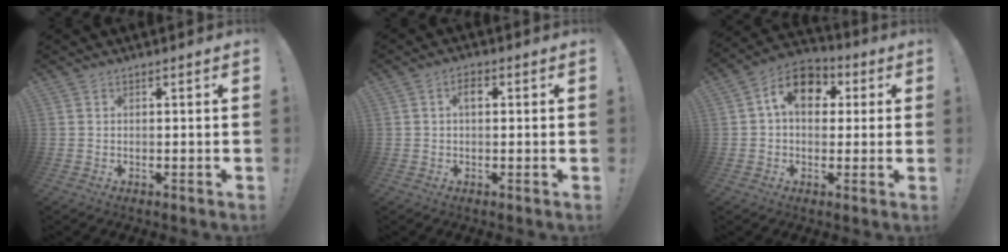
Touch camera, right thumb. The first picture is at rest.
{"total": 2.7, "force": [0.6, 1.6, 2.2], "torque": [-0.034, 0.006, 0.005]}
{"total": 12.0, "force": [3.3, 8.7, 7.7], "torque": [-0.117, 0.005, 0.064]}